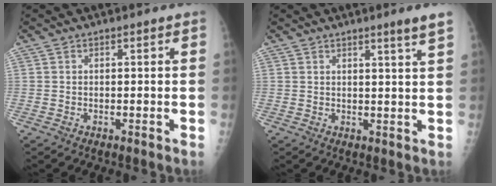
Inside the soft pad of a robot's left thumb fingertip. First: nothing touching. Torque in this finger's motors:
{"motor_torque": [1.61, 0.86, 1.00, -0.85, 0.07]}